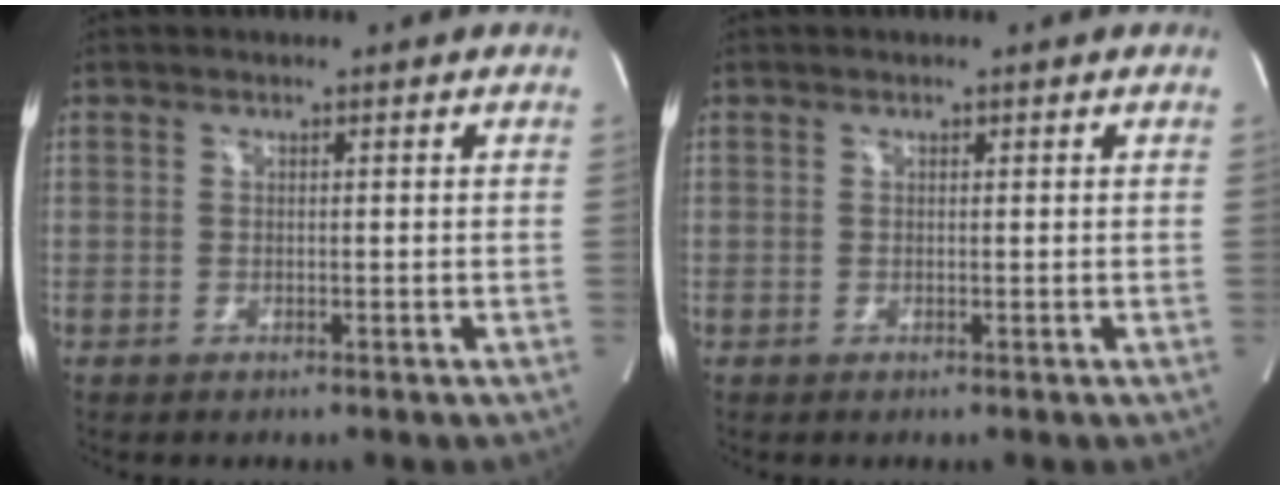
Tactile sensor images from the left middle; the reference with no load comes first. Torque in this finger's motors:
{"motor_torque": [-0.43, -0.06, -0.01, 0.00]}